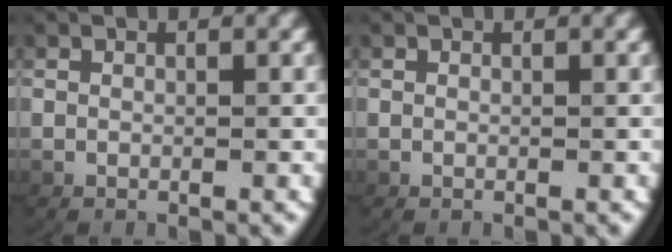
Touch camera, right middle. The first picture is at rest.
{"total": 0.0}